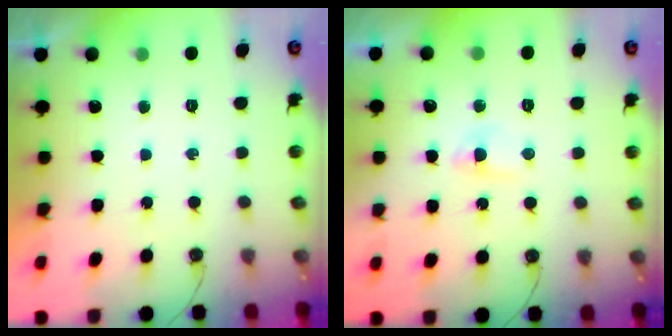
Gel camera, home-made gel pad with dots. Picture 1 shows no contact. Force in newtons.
{"total": 3.7, "press": 3.7, "slide": 0.5}